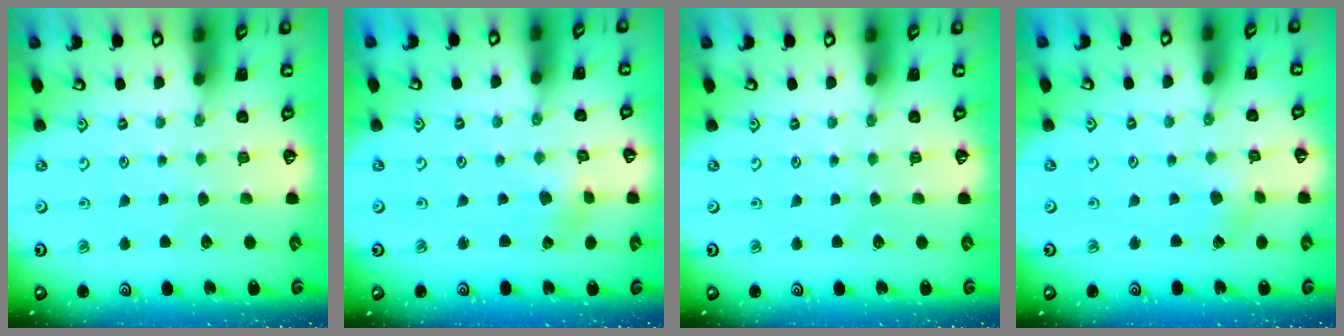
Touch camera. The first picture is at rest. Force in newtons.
{"total": 1.8, "press": 1.7, "slide": 0.3}
{"total": 0.0}
{"total": 1.8, "press": 1.8, "slide": 0.3}